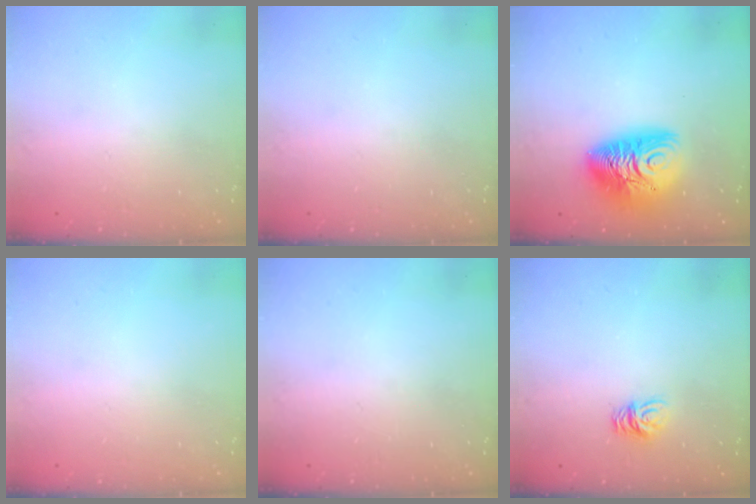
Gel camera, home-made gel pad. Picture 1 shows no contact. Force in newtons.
{"total": 0.0}
{"total": 15.7, "press": 15.6, "slide": 1.7}
{"total": 0.0}
{"total": 0.0}
{"total": 4.5, "press": 4.4, "slide": 0.3}